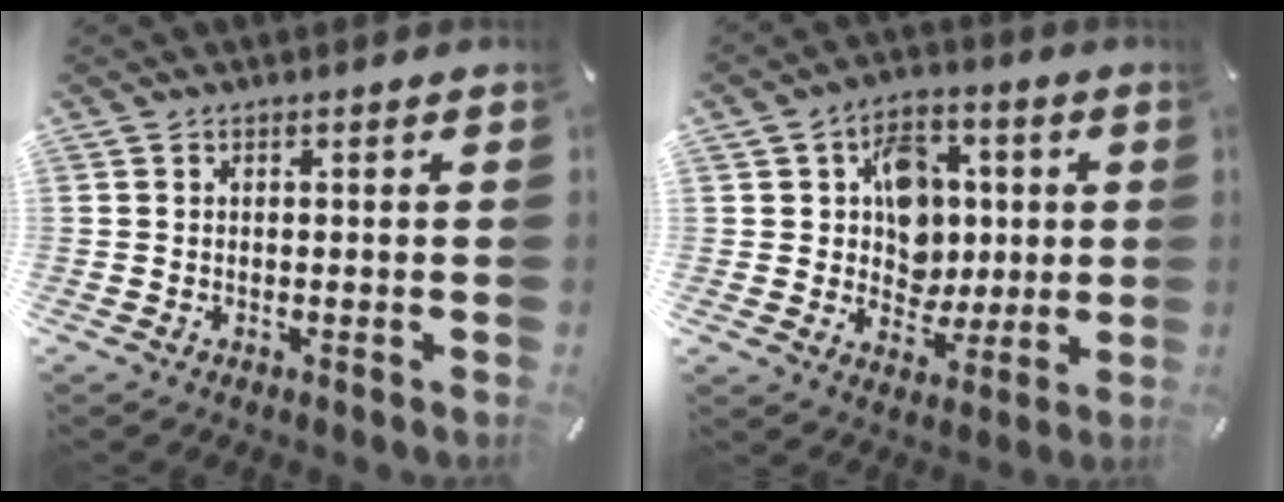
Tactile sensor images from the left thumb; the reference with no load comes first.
{"total": 11.4, "force": [1.6, 10.2, 4.9], "torque": [-0.066, 0.003, 0.036]}